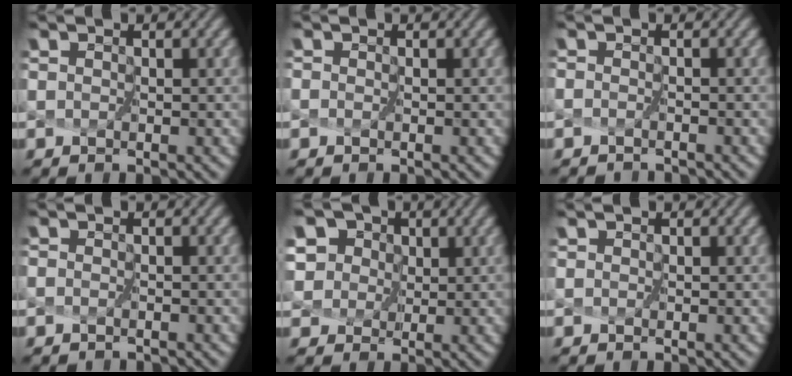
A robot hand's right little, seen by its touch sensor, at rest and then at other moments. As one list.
[{"total": 0.0}, {"total": 1.4, "force": [-1.3, -0.4, -0.5], "torque": [0.006, -0.004, -0.020]}, {"total": 0.9, "force": [-0.9, 0.0, -0.2], "torque": [0.000, -0.001, -0.011]}, {"total": 7.6, "force": [4.6, 5.1, 3.3], "torque": [-0.068, 0.025, 0.061]}, {"total": 0.0}]